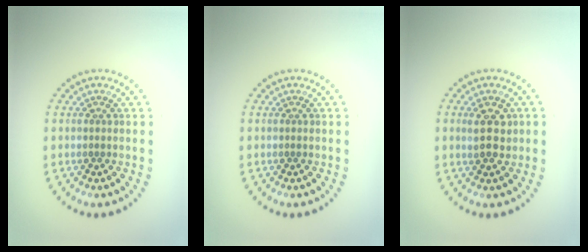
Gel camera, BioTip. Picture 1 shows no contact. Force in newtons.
{"total": 0.0}
{"total": 2.6, "press": 2.6, "slide": 0.3}